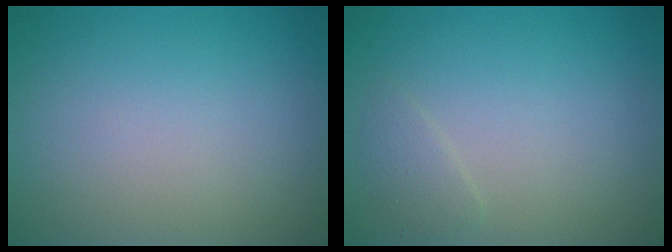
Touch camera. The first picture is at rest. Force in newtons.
{"total": 1.1, "press": 1.1, "slide": 0.1}